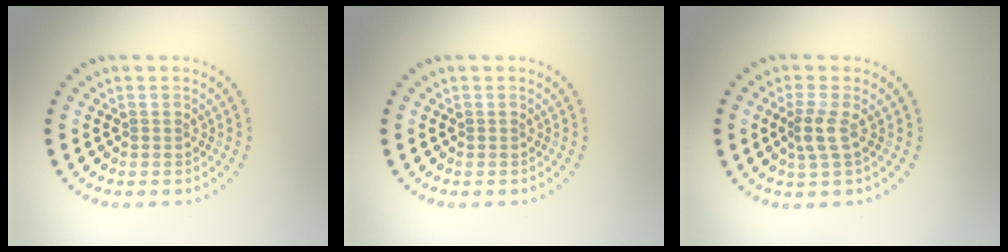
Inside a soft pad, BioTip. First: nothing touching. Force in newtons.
{"total": 0.0}
{"total": 2.1, "press": 1.6, "slide": 1.3}